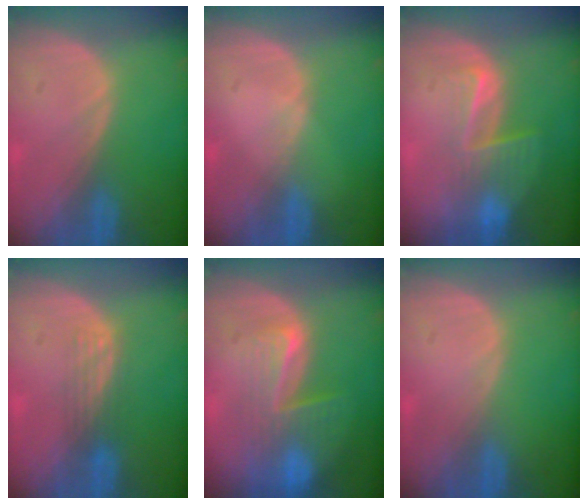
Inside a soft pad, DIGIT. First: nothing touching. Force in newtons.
{"total": 0.6, "press": 0.5, "slide": 0.2}
{"total": 6.6, "press": 5.5, "slide": 3.5}
{"total": 2.9, "press": 2.6, "slide": 1.3}
{"total": 7.8, "press": 7.2, "slide": 3.1}
{"total": 0.0}